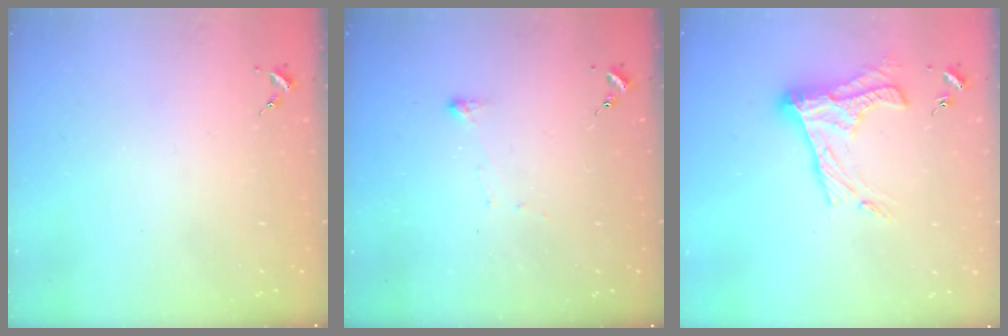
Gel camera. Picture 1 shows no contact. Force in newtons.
{"total": 3.7, "press": 3.7, "slide": 0.5}
{"total": 14.5, "press": 14.5, "slide": 0.7}